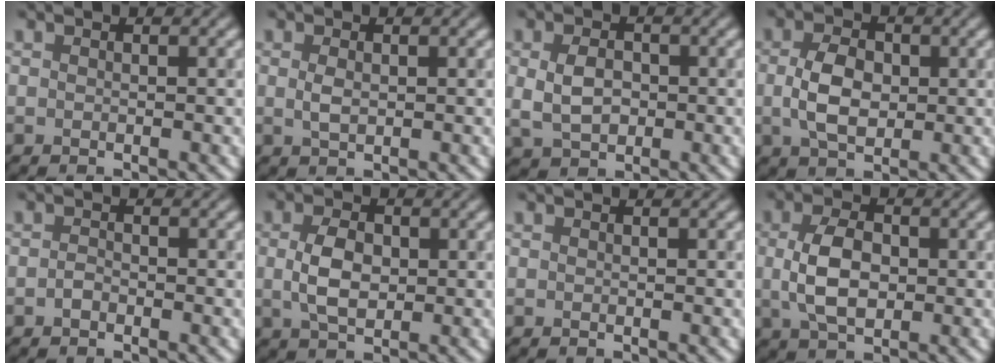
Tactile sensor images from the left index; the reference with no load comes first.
{"total": 1.3, "force": [0.2, 0.7, 1.1], "torque": [-0.027, -0.001, 0.005]}
{"total": 3.4, "force": [0.0, 2.4, 2.4], "torque": [-0.051, -0.001, 0.001]}
{"total": 4.2, "force": [0.1, 2.7, 3.2], "torque": [-0.068, 0.002, -0.001]}
{"total": 0.8, "force": [-0.5, 0.5, 0.5], "torque": [-0.011, 0.000, -0.011]}
{"total": 3.7, "force": [0.2, 2.3, 2.9], "torque": [-0.065, 0.002, 0.003]}
{"total": 0.0}
{"total": 4.7, "force": [0.1, 2.9, 3.8], "torque": [-0.080, 0.003, 0.001]}